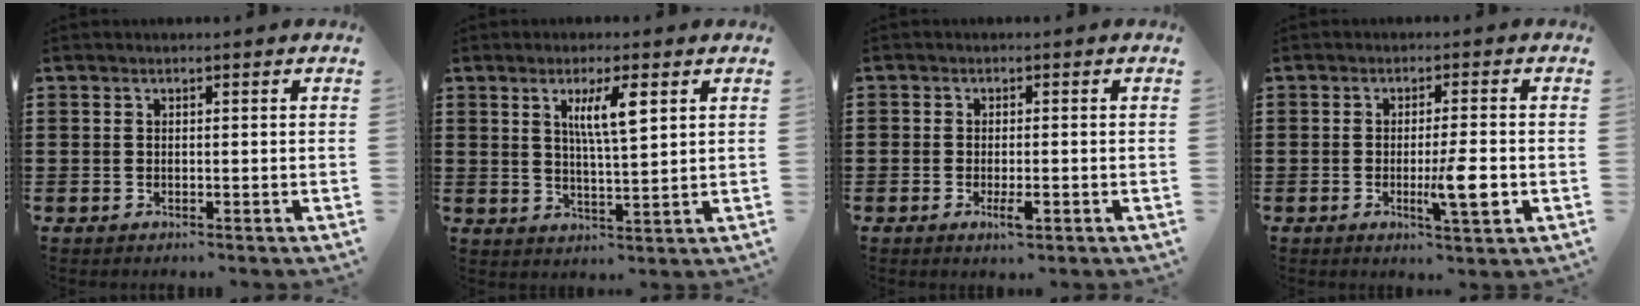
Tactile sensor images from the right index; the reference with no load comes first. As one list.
[{"total": 5.9, "force": [2.3, 1.2, 5.3], "torque": [-0.111, 0.008, 0.037]}, {"total": 2.5, "force": [-1.0, 0.8, 2.1], "torque": [-0.035, -0.001, -0.018]}, {"total": 6.4, "force": [-1.6, 0.9, 6.1], "torque": [-0.098, -0.014, -0.027]}]